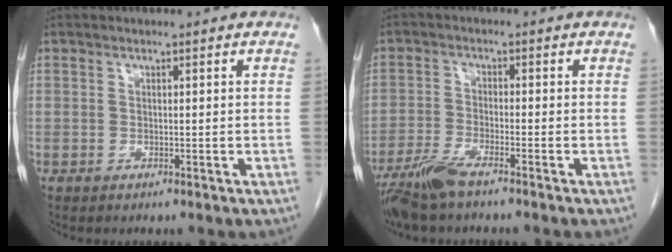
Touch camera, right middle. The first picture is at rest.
{"total": 5.4, "force": [-4.3, 0.4, 3.2], "torque": [-0.075, -0.015, -0.087]}